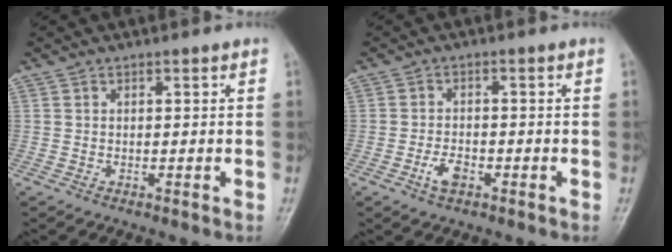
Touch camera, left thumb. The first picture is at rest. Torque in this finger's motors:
{"motor_torque": [0.04, 0.13, 0.41, 0.25, 0.01]}